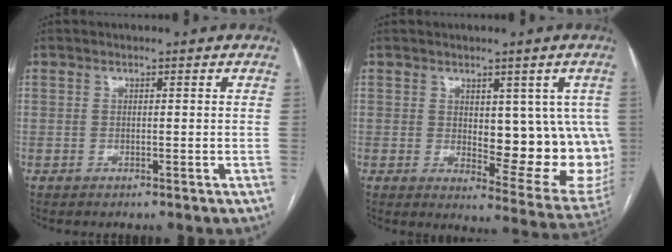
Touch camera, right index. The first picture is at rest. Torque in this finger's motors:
{"motor_torque": [0.80, 0.40, 0.17, 0.03]}